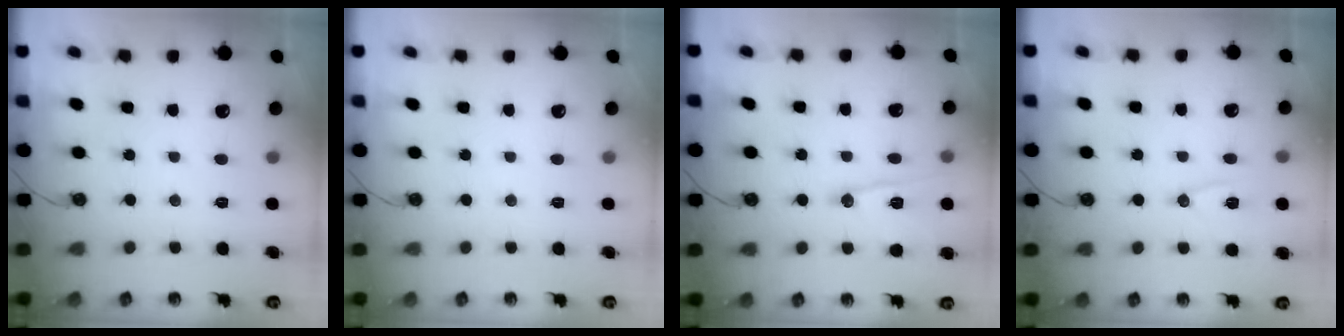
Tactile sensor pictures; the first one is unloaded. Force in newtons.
{"total": 0.0}
{"total": 12.1, "press": 12.0, "slide": 0.7}
{"total": 9.0, "press": 8.6, "slide": 2.7}